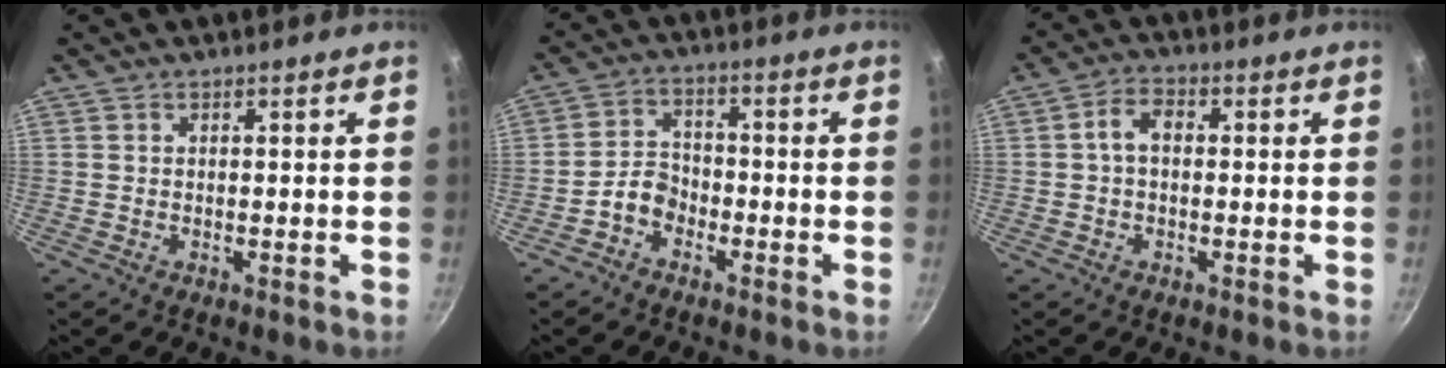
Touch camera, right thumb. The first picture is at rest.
{"total": 4.6, "force": [-2.7, 3.3, 2.0], "torque": [-0.021, 0.033, -0.056]}
{"total": 5.5, "force": [0.3, 3.7, 4.1], "torque": [-0.066, 0.018, -0.003]}